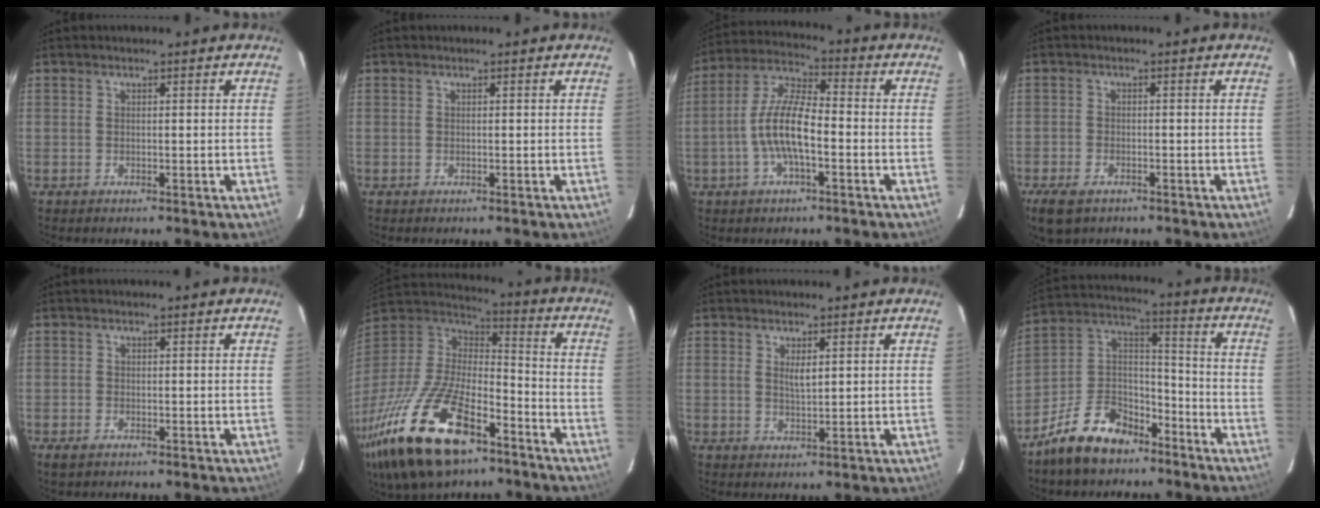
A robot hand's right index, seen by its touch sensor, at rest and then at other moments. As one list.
[{"total": 0.0}, {"total": 10.6, "force": [-3.0, 3.3, 9.6], "torque": [-0.201, 0.006, -0.058]}, {"total": 6.6, "force": [-4.3, 3.7, 3.5], "torque": [-0.093, -0.020, -0.078]}, {"total": 1.8, "force": [-1.2, 1.0, 0.9], "torque": [-0.020, -0.007, -0.023]}, {"total": 30.4, "force": [-18.0, 13.2, 20.7], "torque": [-0.438, -0.046, -0.307]}, {"total": 2.6, "force": [0.9, 0.9, 2.3], "torque": [-0.040, -0.003, 0.016]}, {"total": 14.9, "force": [-10.1, 8.2, 7.3], "torque": [-0.160, 0.044, -0.165]}]